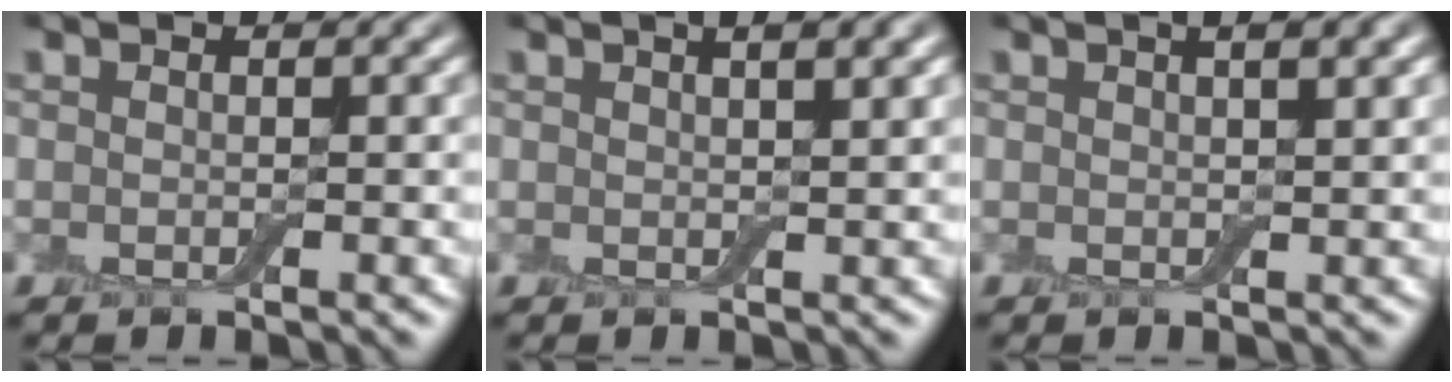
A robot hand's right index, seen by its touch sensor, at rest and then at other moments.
{"total": 3.6, "force": [1.9, 1.2, 2.8], "torque": [-0.017, 0.009, 0.014]}
{"total": 3.2, "force": [1.6, 1.0, 2.6], "torque": [-0.019, 0.007, 0.013]}